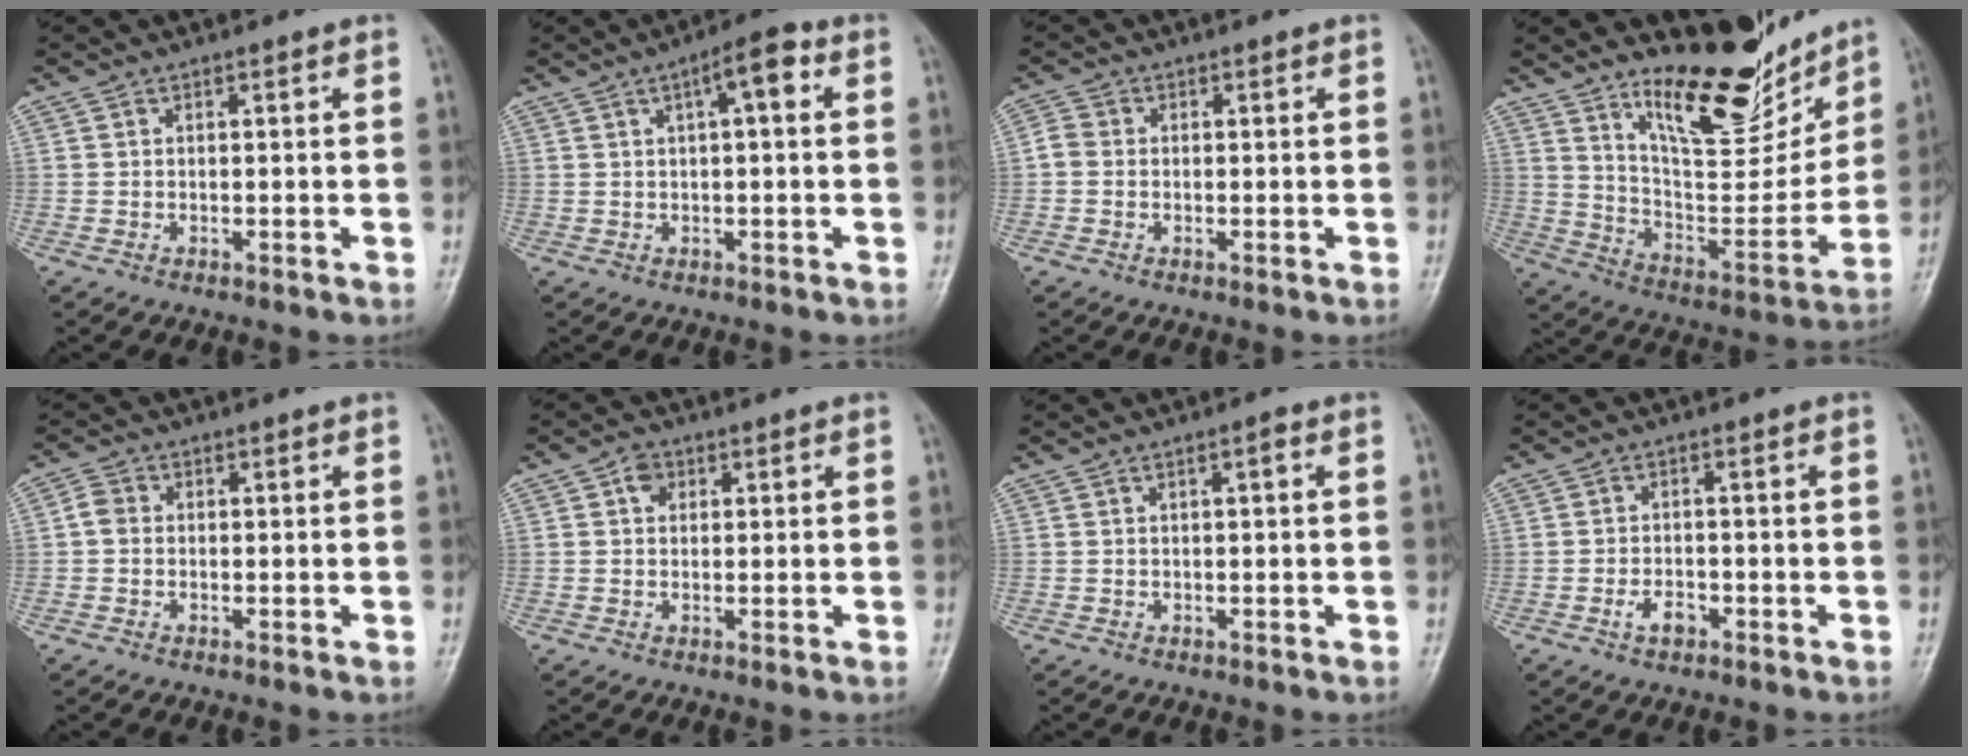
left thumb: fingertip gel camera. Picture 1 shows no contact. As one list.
[{"total": 5.5, "force": [1.6, 1.6, 5.0], "torque": [-0.071, 0.015, 0.016]}, {"total": 2.2, "force": [-0.3, 1.9, 1.1], "torque": [-0.017, 0.004, -0.015]}, {"total": 17.8, "force": [13.8, 6.1, 9.4], "torque": [-0.097, -0.105, 0.235]}, {"total": 2.2, "force": [-0.1, 1.9, 1.2], "torque": [-0.015, 0.004, -0.011]}, {"total": 2.7, "force": [0.9, 2.1, 1.4], "torque": [-0.009, 0.001, 0.011]}, {"total": 1.3, "force": [0.4, 0.3, 1.2], "torque": [-0.019, 0.003, 0.004]}, {"total": 2.9, "force": [-1.3, 1.7, 1.9], "torque": [-0.031, 0.008, -0.023]}]